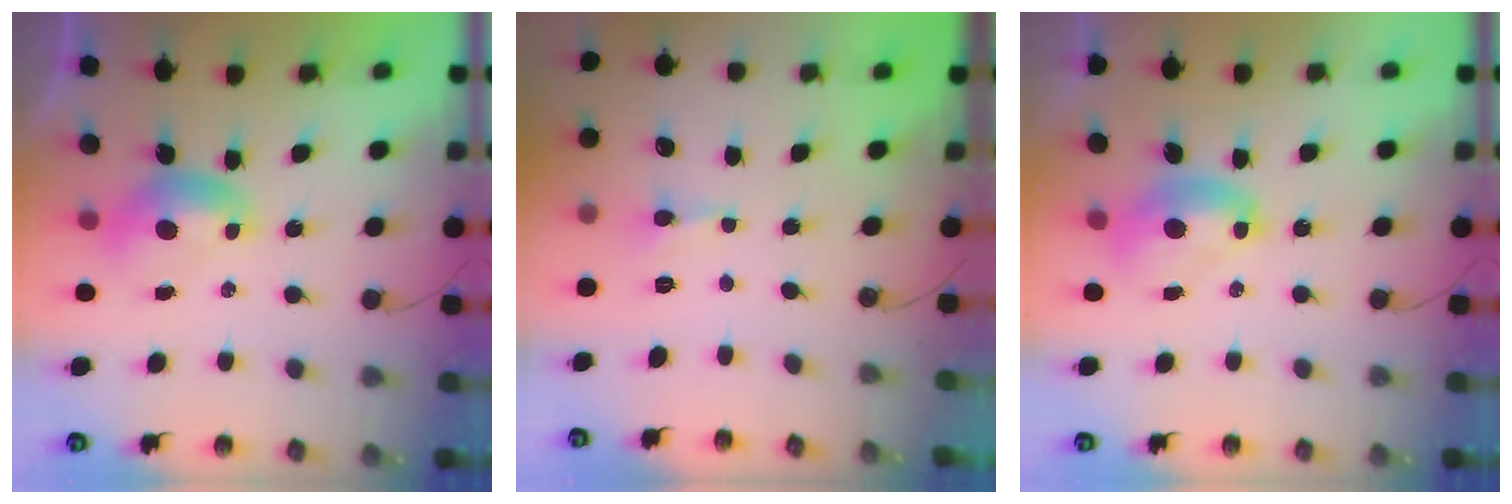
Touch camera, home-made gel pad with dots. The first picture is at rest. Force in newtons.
{"total": 0.0}
{"total": 2.7, "press": 2.7, "slide": 0.1}